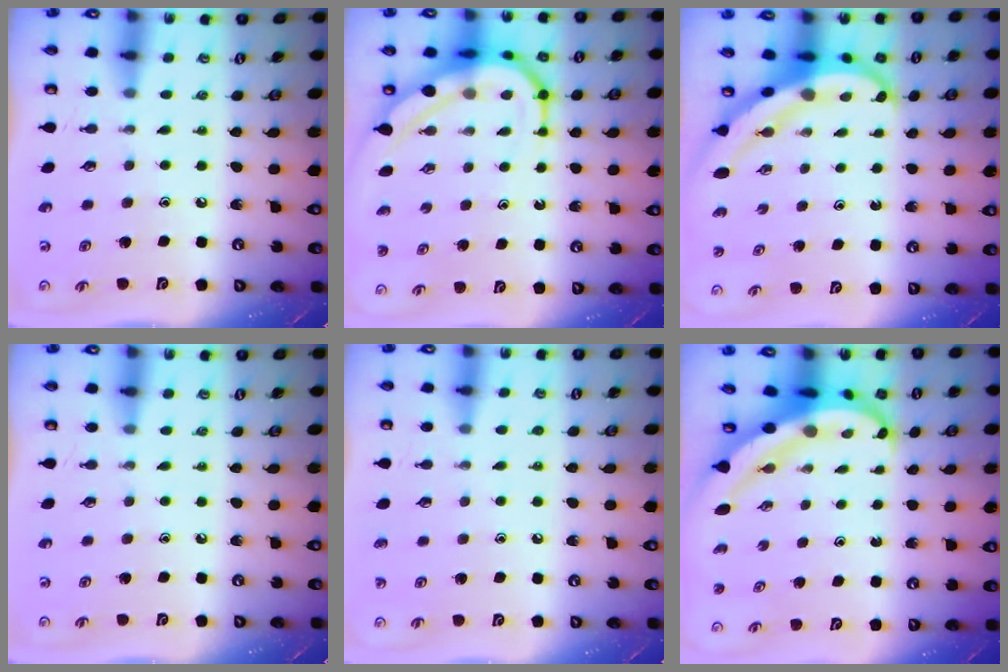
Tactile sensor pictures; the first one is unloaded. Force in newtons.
{"total": 10.3, "press": 10.2, "slide": 1.2}
{"total": 6.7, "press": 6.7, "slide": 0.8}
{"total": 0.0}
{"total": 2.9, "press": 2.9, "slide": 0.4}
{"total": 7.3, "press": 7.2, "slide": 0.9}